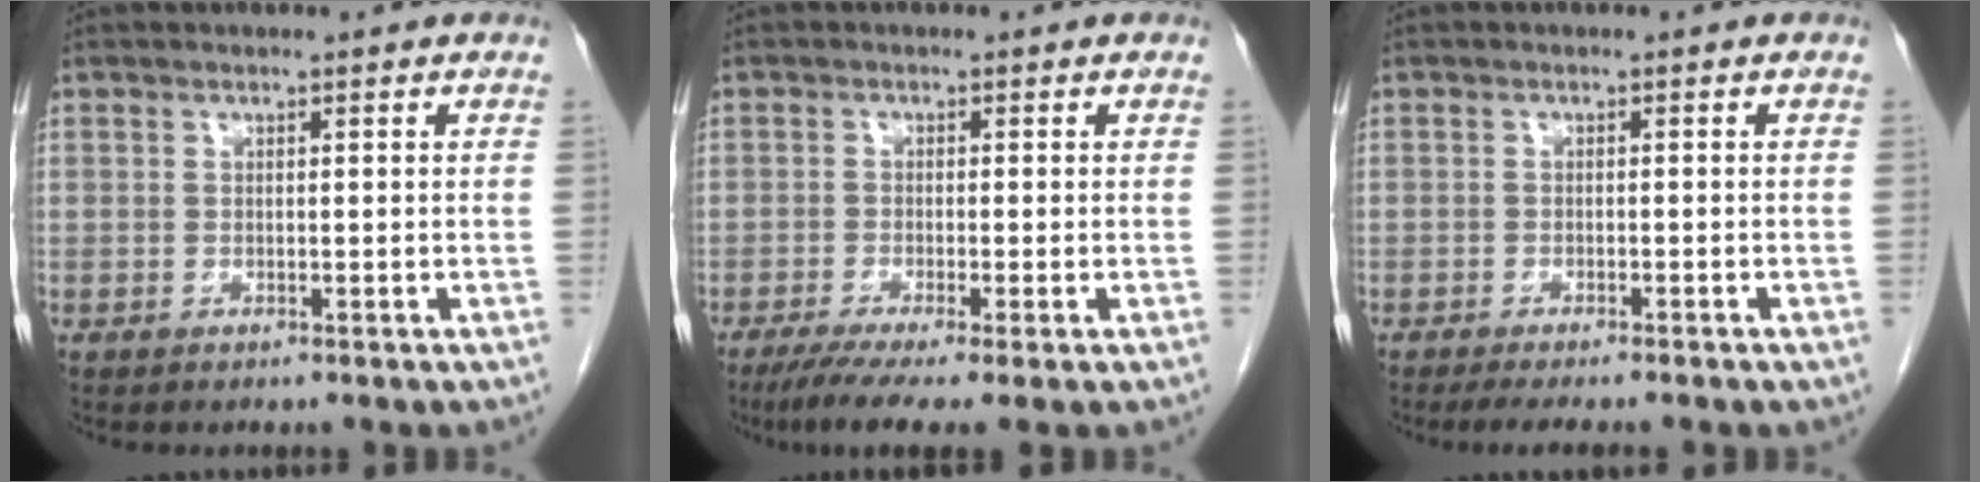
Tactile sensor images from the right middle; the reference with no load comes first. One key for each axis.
{"total": 6.9, "fx": -4.7, "fy": 0.2, "fz": 5.0, "tx": -0.081, "ty": -0.020, "tz": -0.079}
{"total": 6.9, "fx": -5.7, "fy": 1.3, "fz": 3.7, "tx": -0.045, "ty": -0.009, "tz": -0.077}